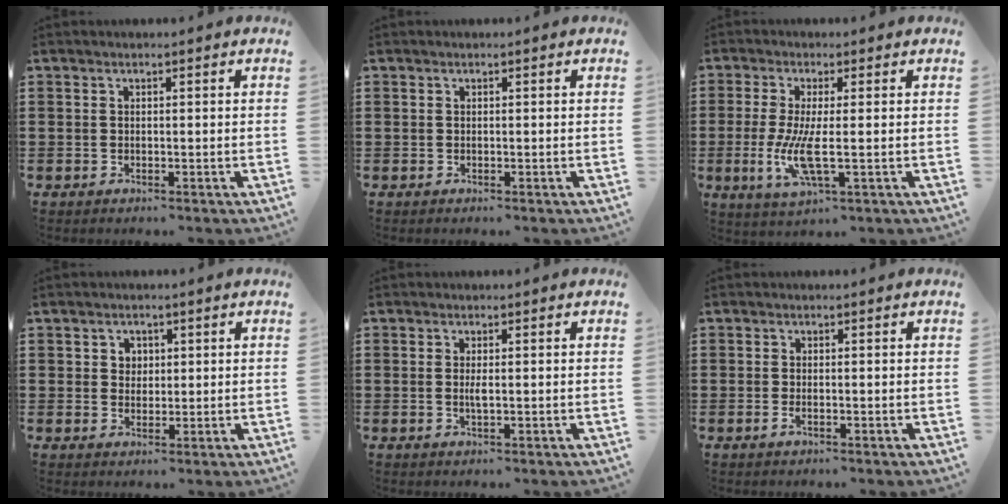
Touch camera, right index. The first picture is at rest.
{"total": 0.0}
{"total": 6.8, "force": [-1.0, 1.2, 6.6], "torque": [-0.141, -0.019, -0.022]}
{"total": 2.1, "force": [0.7, 1.9, 0.4], "torque": [-0.016, 0.010, 0.011]}
{"total": 1.5, "force": [0.0, 0.3, 1.4], "torque": [-0.027, 0.000, -0.002]}
{"total": 0.7, "force": [-0.3, 0.1, 0.6], "torque": [-0.012, -0.004, -0.004]}